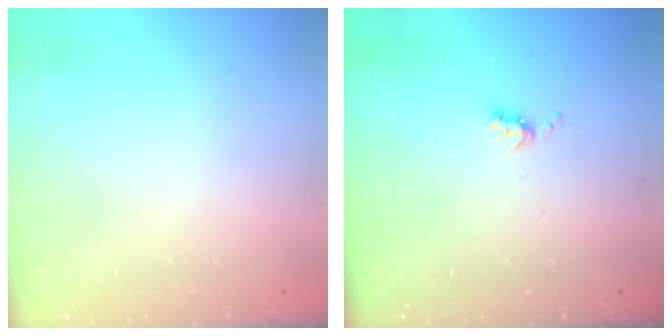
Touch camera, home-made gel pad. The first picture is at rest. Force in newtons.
{"total": 3.9, "press": 3.8, "slide": 0.6}